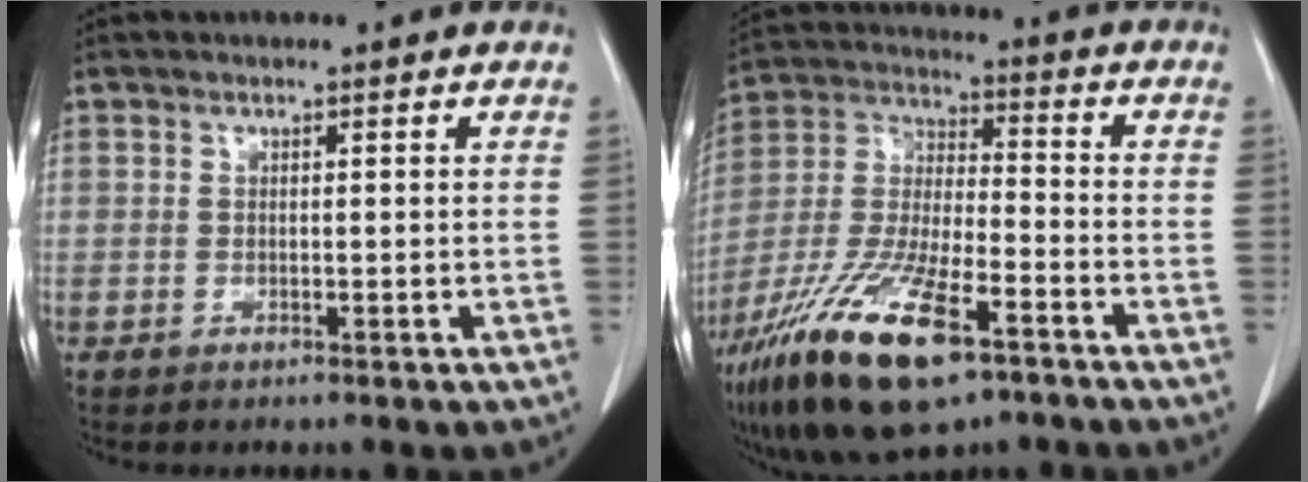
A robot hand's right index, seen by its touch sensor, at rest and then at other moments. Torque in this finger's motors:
{"motor_torque": [2.14, 0.00, 1.05, 0.21]}